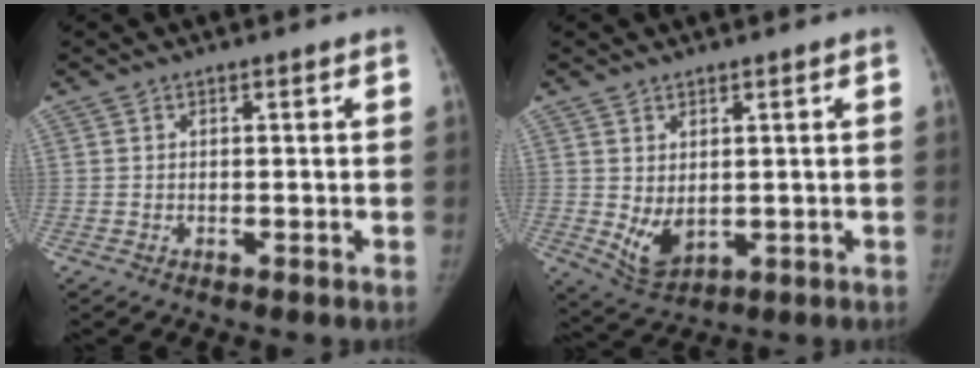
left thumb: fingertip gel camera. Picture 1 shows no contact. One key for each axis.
{"total": 5.7, "fx": 0.4, "fy": 3.7, "fz": 4.3, "tx": -0.069, "ty": -0.018, "tz": 0.028}